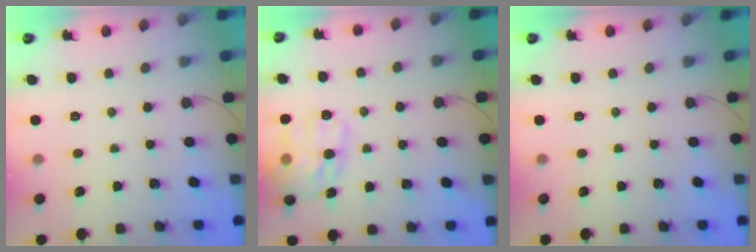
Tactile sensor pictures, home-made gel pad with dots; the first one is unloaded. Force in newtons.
{"total": 18.1, "press": 18.1, "slide": 1.6}
{"total": 0.0}